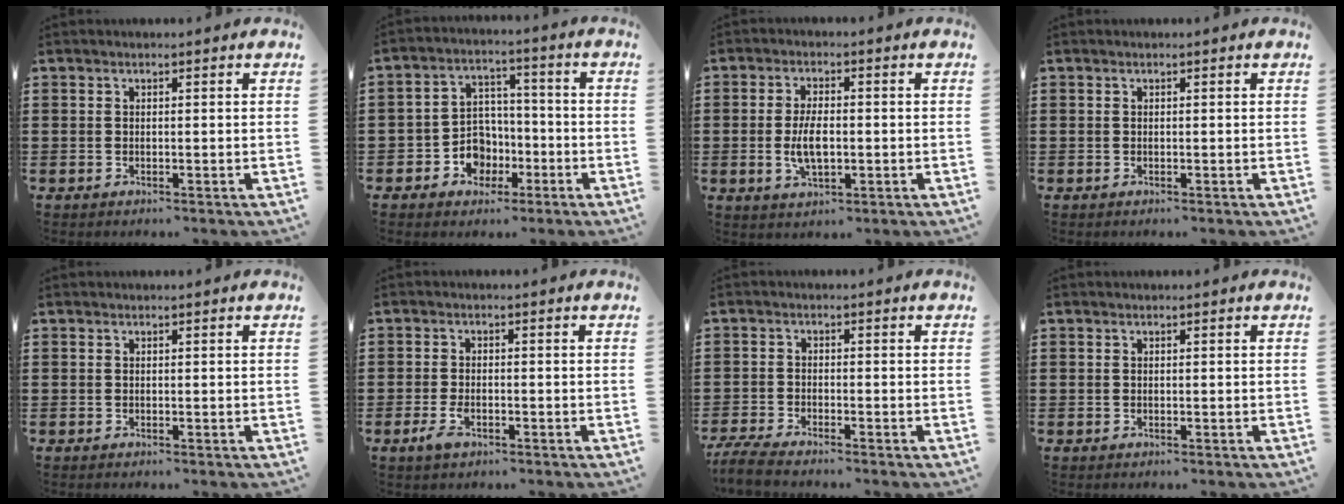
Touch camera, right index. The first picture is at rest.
{"total": 5.8, "force": [-2.4, 4.9, 1.9], "torque": [-0.045, 0.016, -0.040]}
{"total": 5.1, "force": [-0.7, 2.2, 4.6], "torque": [-0.096, -0.002, -0.015]}
{"total": 0.0}
{"total": 0.0}
{"total": 2.9, "force": [-1.3, 1.2, 2.3], "torque": [-0.057, -0.008, -0.027]}
{"total": 3.7, "force": [-3.5, -0.1, 1.2], "torque": [-0.042, -0.015, -0.073]}
{"total": 0.0}